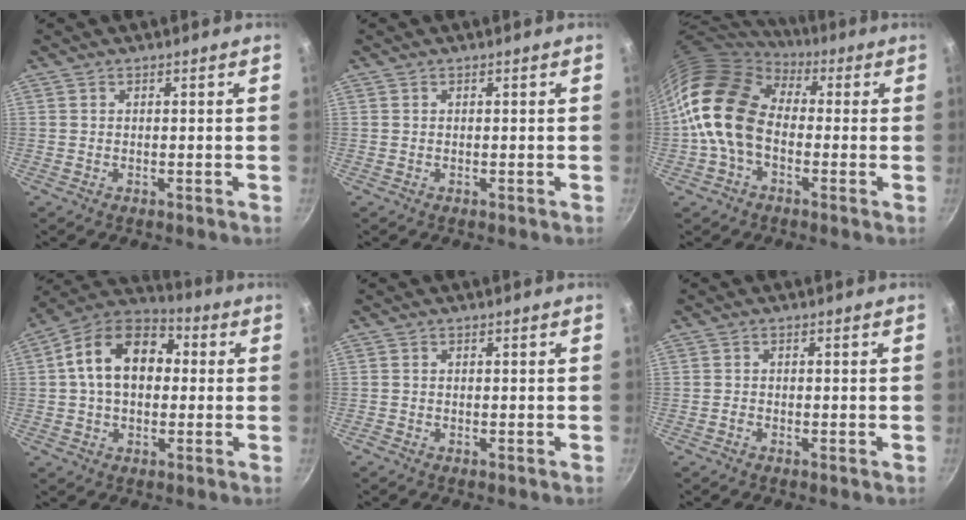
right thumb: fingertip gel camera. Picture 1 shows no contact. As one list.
[{"total": 0.0}, {"total": 14.6, "force": [-0.5, 10.2, 10.4], "torque": [-0.167, 0.026, -0.030]}, {"total": 15.5, "force": [1.8, 10.6, 11.2], "torque": [-0.153, 0.034, 0.008]}, {"total": 0.0}, {"total": 0.7, "force": [-0.5, 0.3, 0.4], "torque": [-0.011, 0.004, -0.014]}]